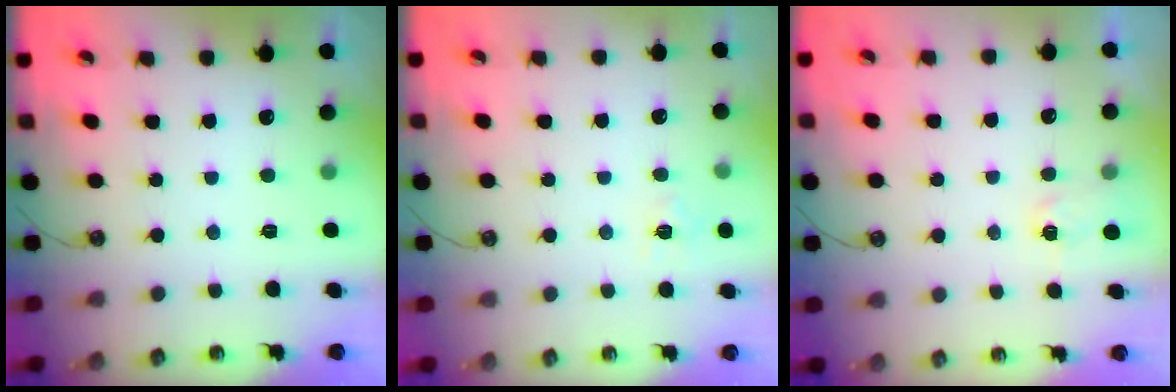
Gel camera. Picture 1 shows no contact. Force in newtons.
{"total": 7.2, "press": 7.2, "slide": 0.7}
{"total": 2.9, "press": 2.9, "slide": 0.4}